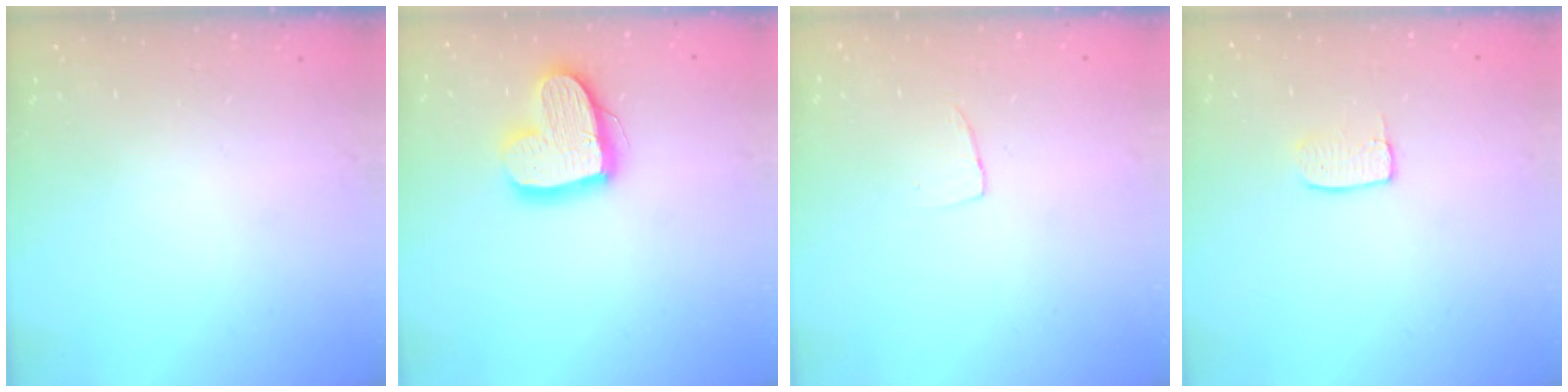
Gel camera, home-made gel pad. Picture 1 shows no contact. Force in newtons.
{"total": 16.0, "press": 16.0, "slide": 1.5}
{"total": 2.9, "press": 2.9, "slide": 0.1}
{"total": 4.8, "press": 4.8, "slide": 0.3}